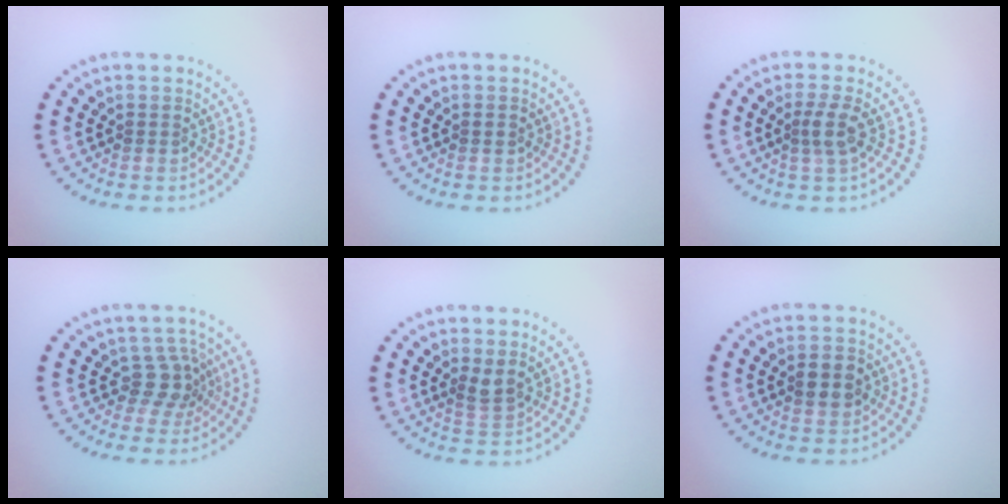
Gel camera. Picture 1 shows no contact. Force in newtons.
{"total": 0.6, "press": 0.6, "slide": 0.1}
{"total": 2.1, "press": 1.7, "slide": 1.2}
{"total": 2.8, "press": 2.1, "slide": 1.8}
{"total": 1.7, "press": 1.4, "slide": 1.0}
{"total": 3.0, "press": 3.0, "slide": 0.0}